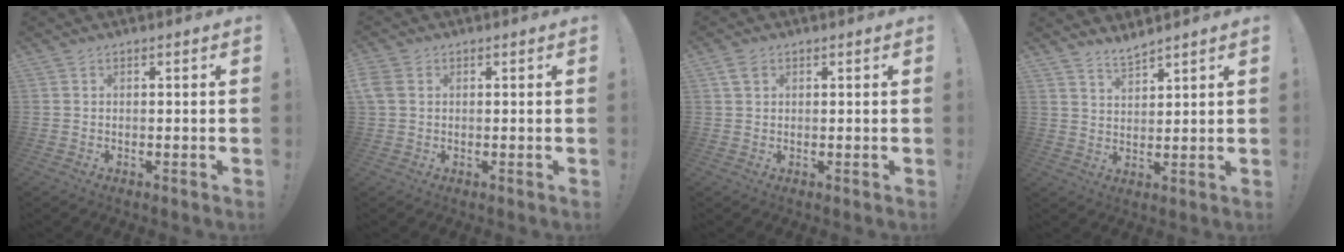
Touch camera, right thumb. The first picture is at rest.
{"total": 4.0, "force": [0.9, 3.0, 2.5], "torque": [-0.069, 0.008, 0.019]}
{"total": 3.3, "force": [1.7, 1.9, 1.9], "torque": [-0.028, -0.001, 0.032]}
{"total": 4.4, "force": [4.1, 1.0, 1.2], "torque": [-0.022, -0.027, 0.077]}